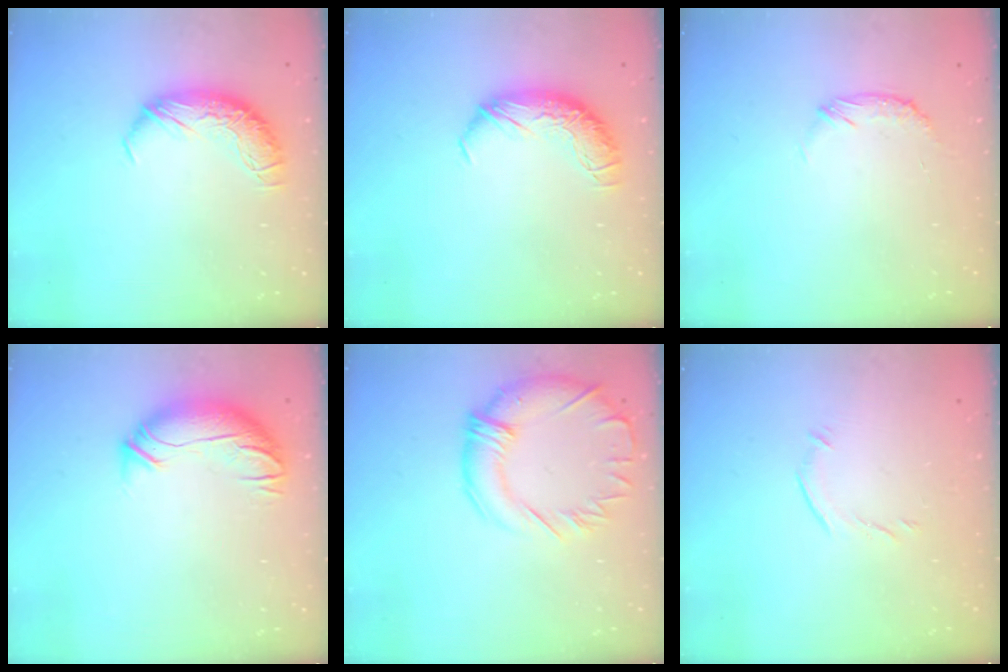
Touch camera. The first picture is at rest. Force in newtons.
{"total": 0.0}
{"total": 5.0, "press": 4.9, "slide": 1.3}
{"total": 3.4, "press": 2.1, "slide": 2.6}
{"total": 3.5, "press": 3.2, "slide": 1.5}
{"total": 7.5, "press": 7.5, "slide": 0.6}